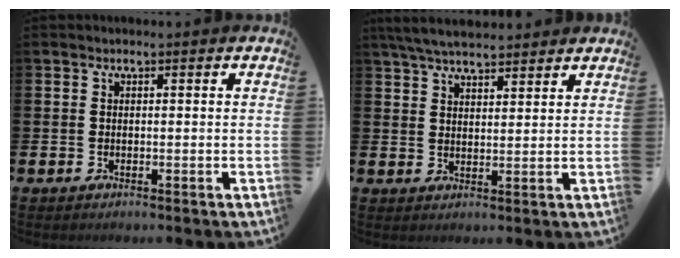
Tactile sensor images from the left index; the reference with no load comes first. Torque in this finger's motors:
{"motor_torque": [1.08, -1.06, 0.44, 0.21]}